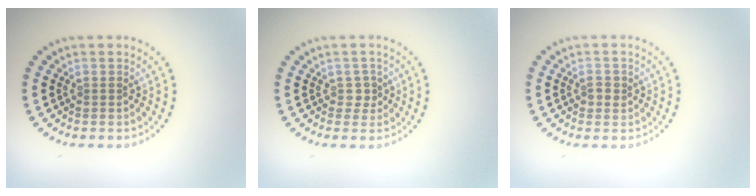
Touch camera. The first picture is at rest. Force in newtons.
{"total": 0.9, "press": 0.8, "slide": 0.5}
{"total": 1.2, "press": 1.2, "slide": 0.2}